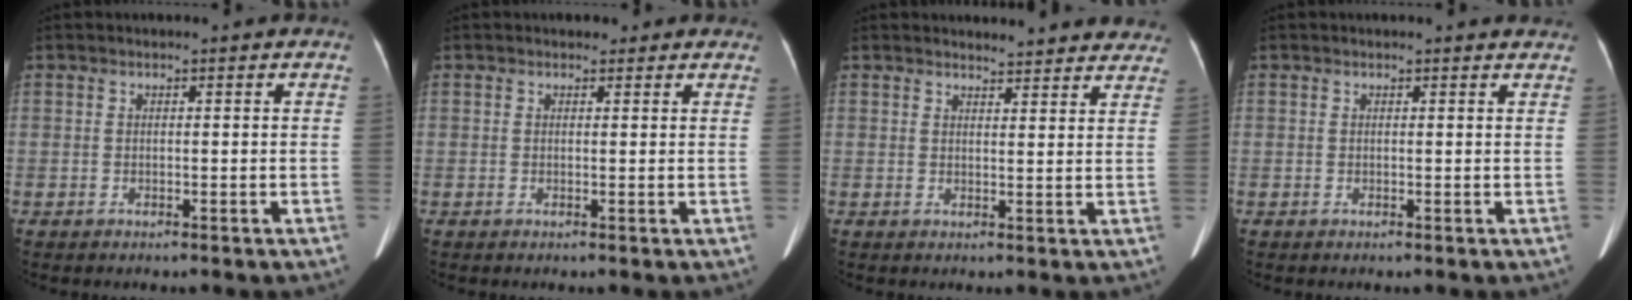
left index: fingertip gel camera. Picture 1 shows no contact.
{"total": 1.8, "force": [1.3, 1.2, 0.4], "torque": [0.002, 0.007, 0.012]}
{"total": 10.2, "force": [9.8, 2.2, 1.9], "torque": [0.004, -0.005, 0.091]}
{"total": 1.8, "force": [1.8, 0.4, 0.1], "torque": [-0.013, -0.003, 0.004]}